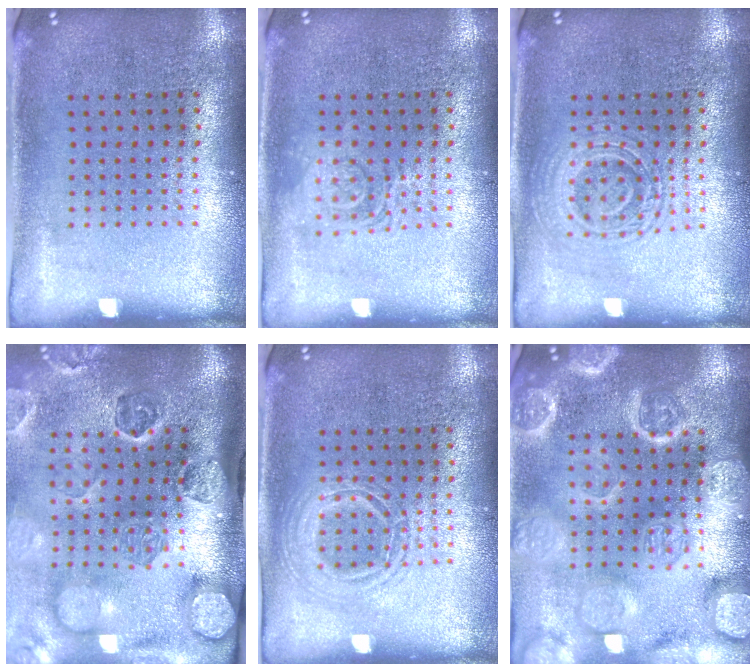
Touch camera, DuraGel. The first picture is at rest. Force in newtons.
{"total": 2.2, "press": 2.1, "slide": 0.4}
{"total": 2.9, "press": 2.8, "slide": 0.6}
{"total": 4.7, "press": 3.4, "slide": 3.2}
{"total": 1.2, "press": 1.2, "slide": 0.1}
{"total": 6.1, "press": 6.1, "slide": 0.8}